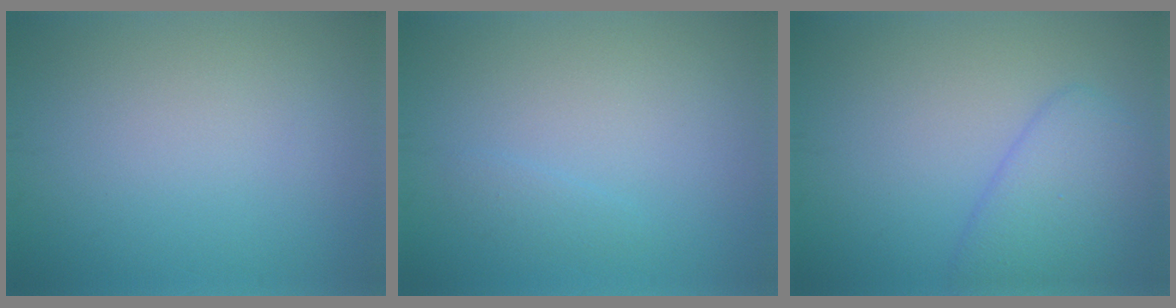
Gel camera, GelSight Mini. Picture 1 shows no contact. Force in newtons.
{"total": 0.8, "press": 0.8, "slide": 0.0}
{"total": 4.0, "press": 4.0, "slide": 0.2}